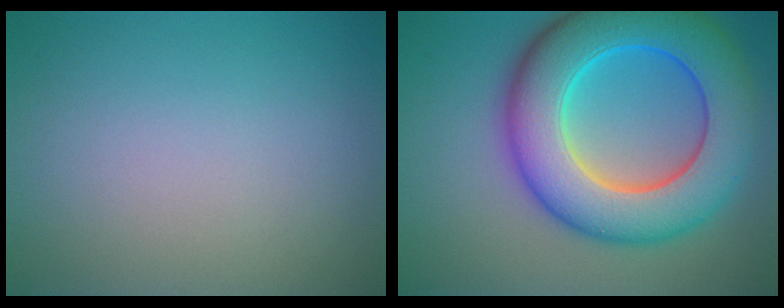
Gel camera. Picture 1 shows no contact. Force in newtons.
{"total": 12.1, "press": 12.1, "slide": 0.3}